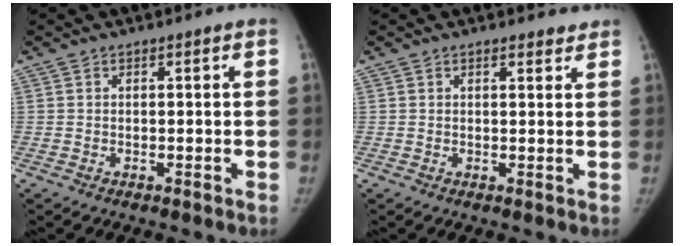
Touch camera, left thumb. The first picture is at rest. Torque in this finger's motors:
{"motor_torque": [-0.14, -0.13, 0.03, 0.19, -0.05]}